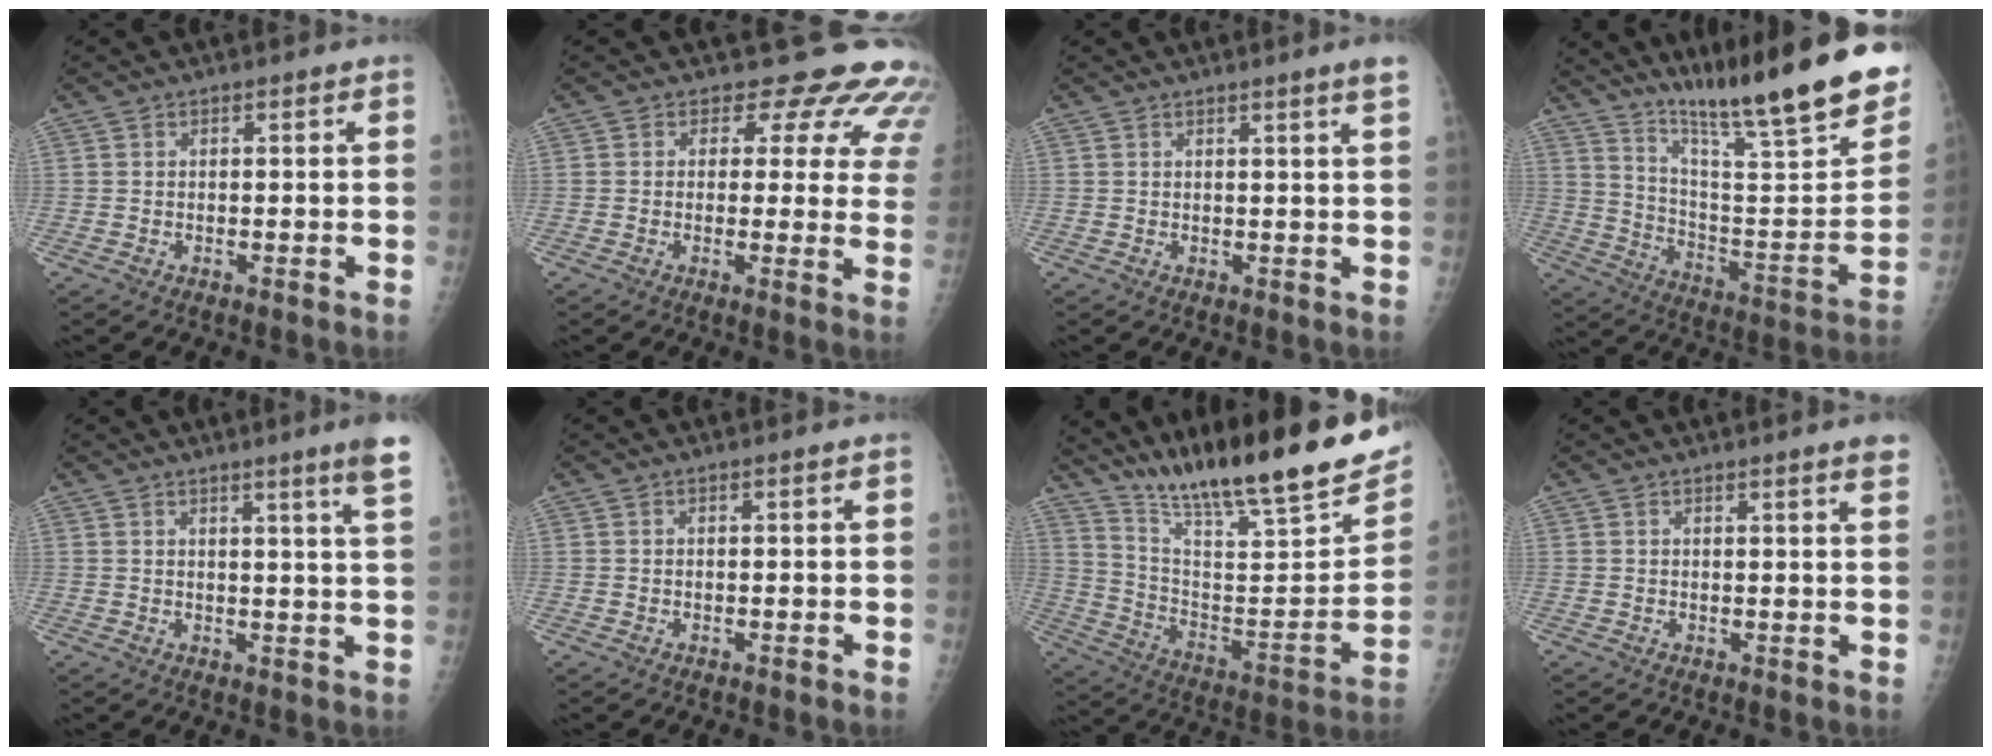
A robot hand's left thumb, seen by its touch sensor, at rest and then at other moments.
{"total": 13.9, "force": [11.7, 6.8, 3.4], "torque": [0.019, -0.067, 0.100]}
{"total": 2.7, "force": [1.8, -0.7, 1.8], "torque": [-0.024, -0.011, 0.026]}
{"total": 27.2, "force": [19.6, 3.0, 18.7], "torque": [-0.273, -0.107, 0.309]}
{"total": 6.7, "force": [4.4, -1.1, 4.9], "torque": [-0.066, -0.029, 0.050]}
{"total": 0.0}
{"total": 27.2, "force": [20.7, 4.0, 17.2], "torque": [-0.253, -0.093, 0.333]}
{"total": 3.1, "force": [2.4, -0.3, 2.0], "torque": [-0.026, -0.011, 0.025]}